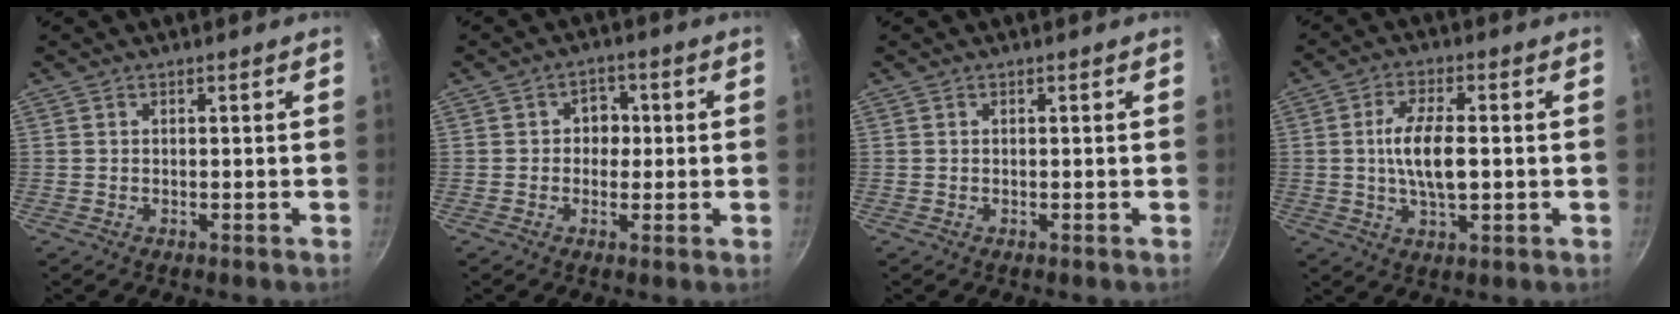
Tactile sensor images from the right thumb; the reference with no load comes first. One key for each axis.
{"total": 4.2, "fx": 0.1, "fy": 3.6, "fz": 2.2, "tx": 0.003, "ty": 0.004, "tz": -0.004}
{"total": 0.0}
{"total": 9.2, "fx": 0.0, "fy": 3.8, "fz": 8.3, "tx": -0.152, "ty": 0.010, "tz": -0.004}